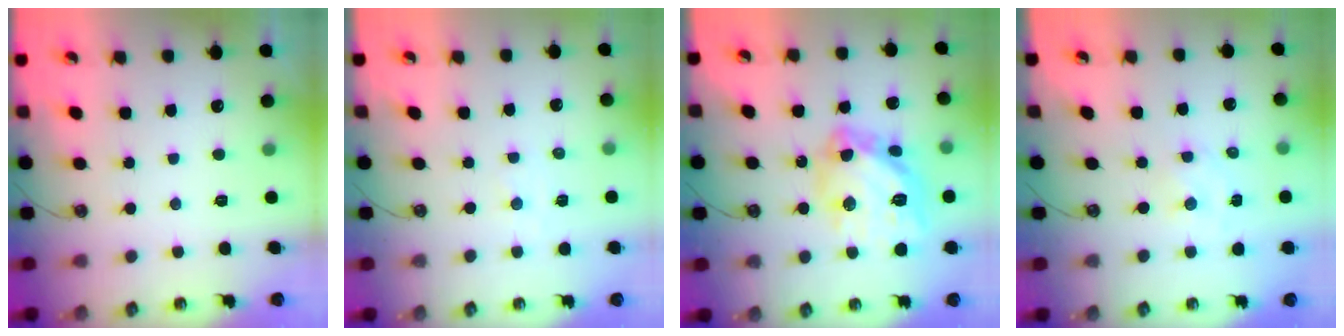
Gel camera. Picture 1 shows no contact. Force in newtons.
{"total": 1.9, "press": 1.9, "slide": 0.3}
{"total": 18.9, "press": 18.8, "slide": 1.8}
{"total": 1.0, "press": 0.9, "slide": 0.2}